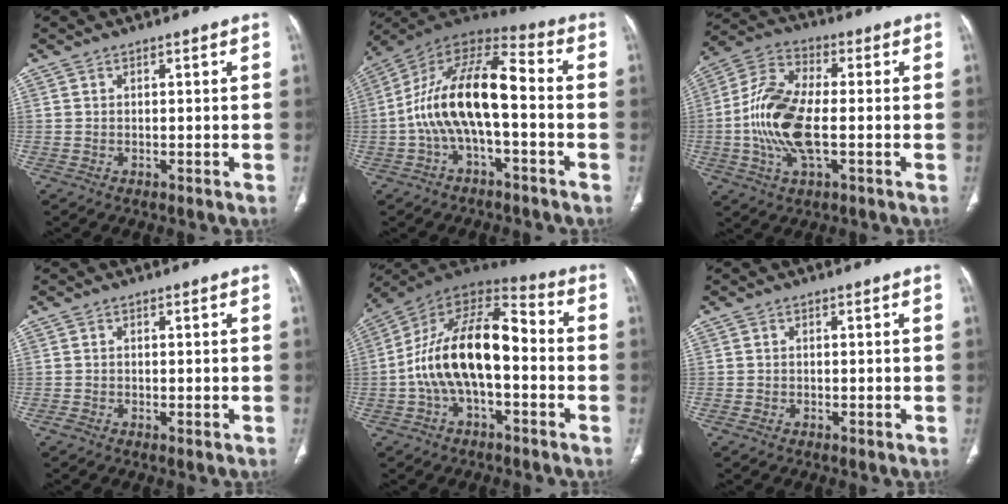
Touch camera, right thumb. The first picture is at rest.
{"total": 16.6, "force": [-2.3, 6.9, 14.9], "torque": [-0.270, 0.058, -0.049]}
{"total": 14.3, "force": [-1.4, 5.7, 13.0], "torque": [-0.287, 0.012, -0.031]}
{"total": 1.1, "force": [-0.5, 0.5, 0.8], "torque": [-0.016, -0.002, -0.011]}
{"total": 18.8, "force": [-2.4, 9.3, 16.2], "torque": [-0.276, 0.051, -0.047]}
{"total": 0.7, "force": [-0.3, 0.5, 0.3], "torque": [-0.004, 0.001, -0.007]}